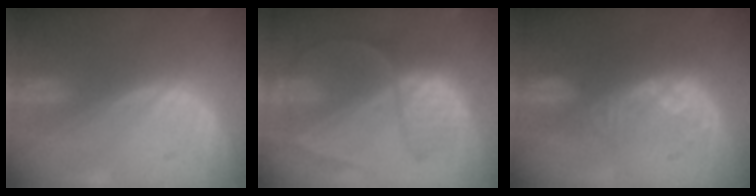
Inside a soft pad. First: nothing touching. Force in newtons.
{"total": 8.2, "press": 7.3, "slide": 3.7}
{"total": 8.2, "press": 7.3, "slide": 3.7}